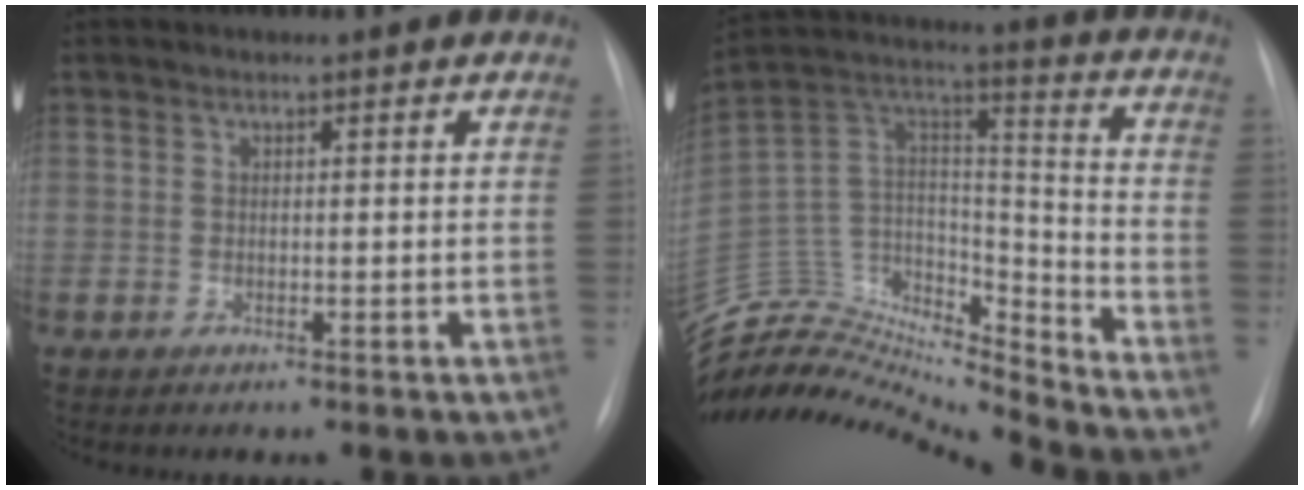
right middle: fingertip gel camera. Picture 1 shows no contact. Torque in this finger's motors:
{"motor_torque": [0.10, -1.68, -0.06, 0.02]}